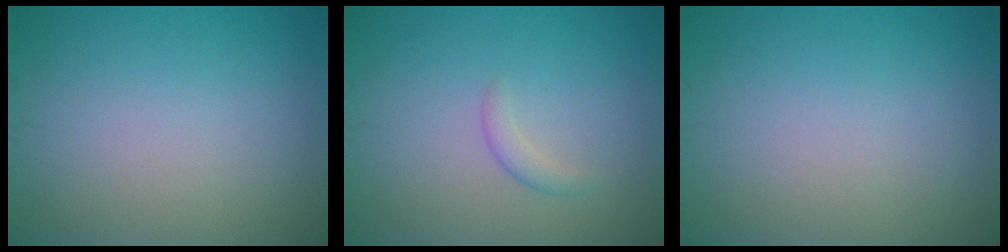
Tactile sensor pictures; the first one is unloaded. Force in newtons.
{"total": 1.1, "press": 1.1, "slide": 0.0}
{"total": 0.0}